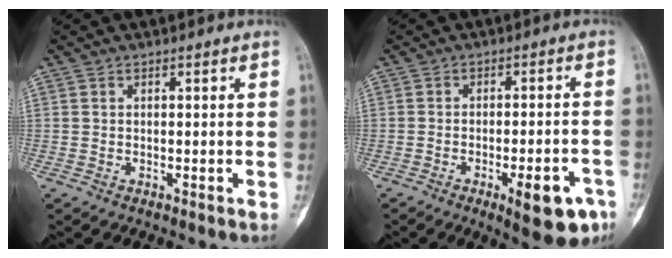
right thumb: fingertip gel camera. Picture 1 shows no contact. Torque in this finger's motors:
{"motor_torque": [1.69, 1.08, 0.59, -0.67, 0.25]}